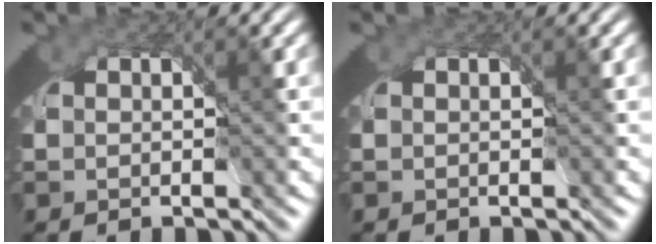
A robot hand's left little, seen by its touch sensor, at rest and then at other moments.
{"total": 0.0}